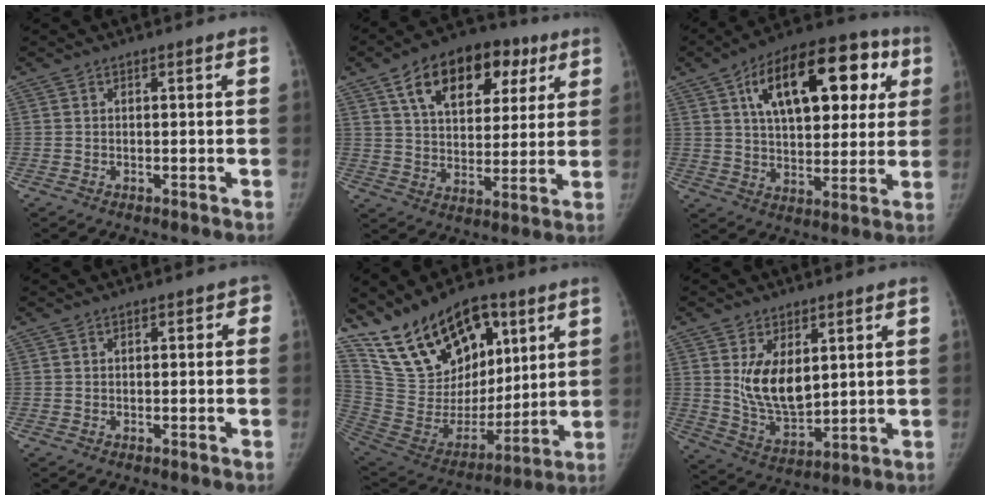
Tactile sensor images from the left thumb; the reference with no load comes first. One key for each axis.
{"total": 19.1, "fx": 9.1, "fy": 11.5, "fz": 12.2, "tx": -0.144, "ty": -0.004, "tz": 0.145}
{"total": 23.5, "fx": 8.6, "fy": 12.2, "fz": 18.1, "tx": -0.232, "ty": 0.014, "tz": 0.130}
{"total": 1.3, "fx": 0.1, "fy": 1.0, "fz": 0.9, "tx": 0.007, "ty": 0.006, "tz": -0.006}
{"total": 24.2, "fx": 14.1, "fy": 13.3, "fz": 14.6, "tx": -0.216, "ty": -0.044, "tz": 0.266}
{"total": 10.7, "fx": 3.0, "fy": 6.1, "fz": 8.2, "tx": -0.123, "ty": -0.030, "tz": 0.073}